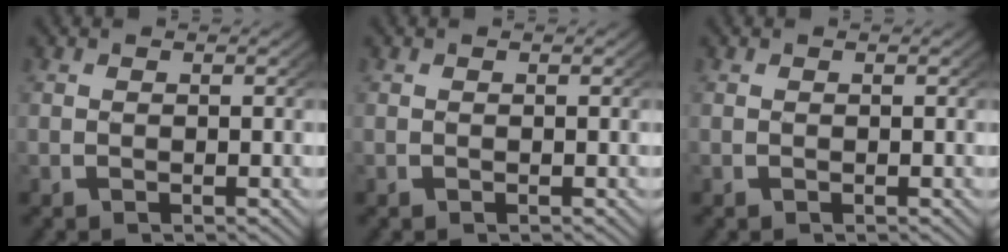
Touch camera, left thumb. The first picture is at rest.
{"total": 0.0}
{"total": 0.0}